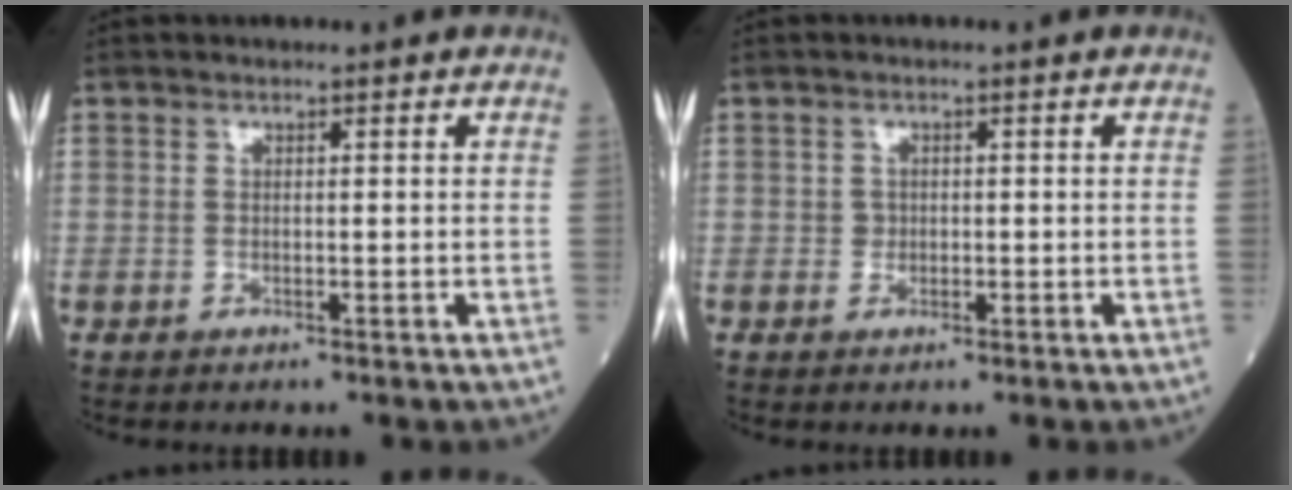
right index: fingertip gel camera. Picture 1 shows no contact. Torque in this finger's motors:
{"motor_torque": [-0.04, 0.10, -0.06, -0.01]}